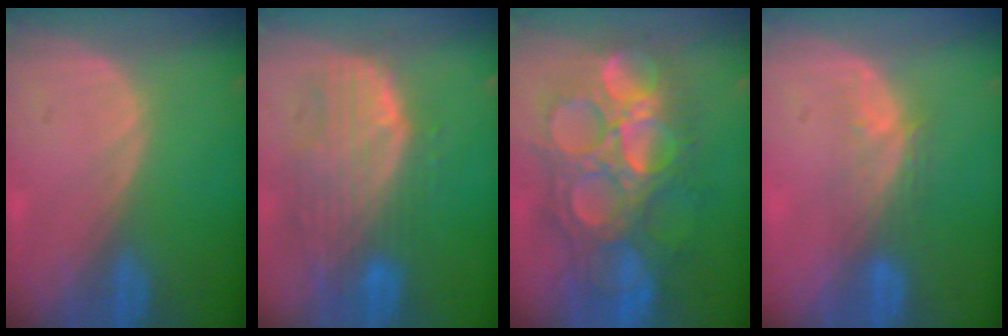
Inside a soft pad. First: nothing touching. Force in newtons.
{"total": 10.6, "press": 9.1, "slide": 5.4}
{"total": 13.6, "press": 13.5, "slide": 1.4}
{"total": 4.0, "press": 3.7, "slide": 1.6}